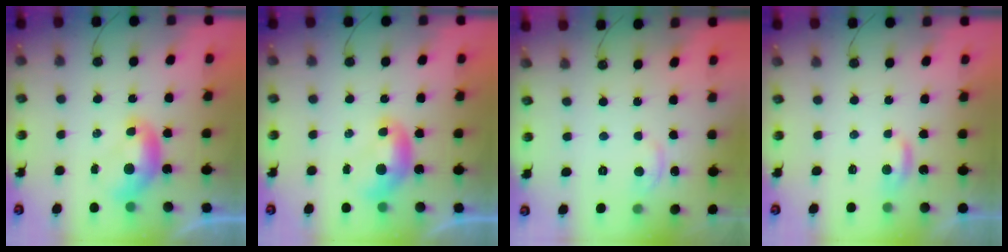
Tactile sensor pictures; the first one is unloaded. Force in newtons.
{"total": 0.0}
{"total": 3.2, "press": 3.1, "slide": 0.5}
{"total": 2.3, "press": 2.3, "slide": 0.4}